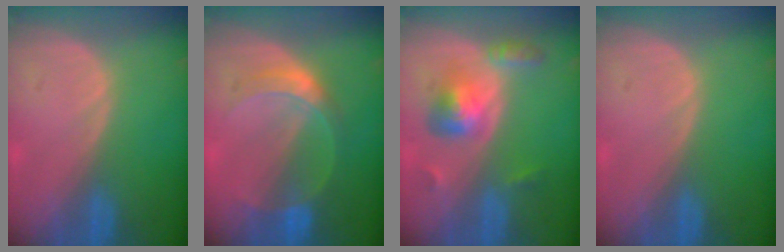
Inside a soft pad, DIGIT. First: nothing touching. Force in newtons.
{"total": 5.5, "press": 5.5, "slide": 0.1}
{"total": 6.2, "press": 5.5, "slide": 2.8}
{"total": 0.0}